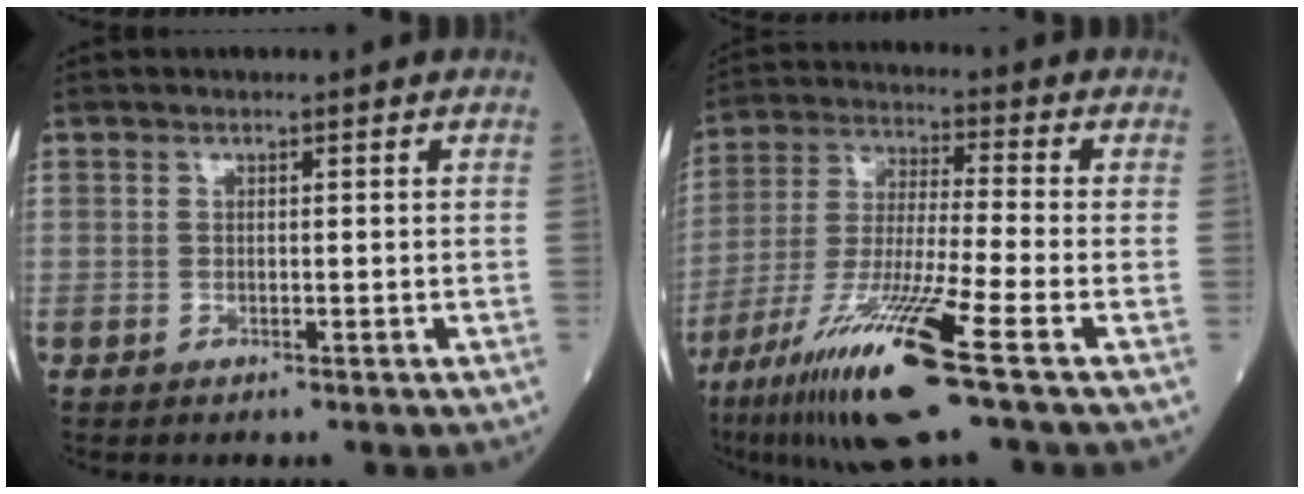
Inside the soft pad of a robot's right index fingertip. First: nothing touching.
{"total": 16.8, "force": [-8.8, -0.2, 14.4], "torque": [-0.295, -0.045, -0.164]}